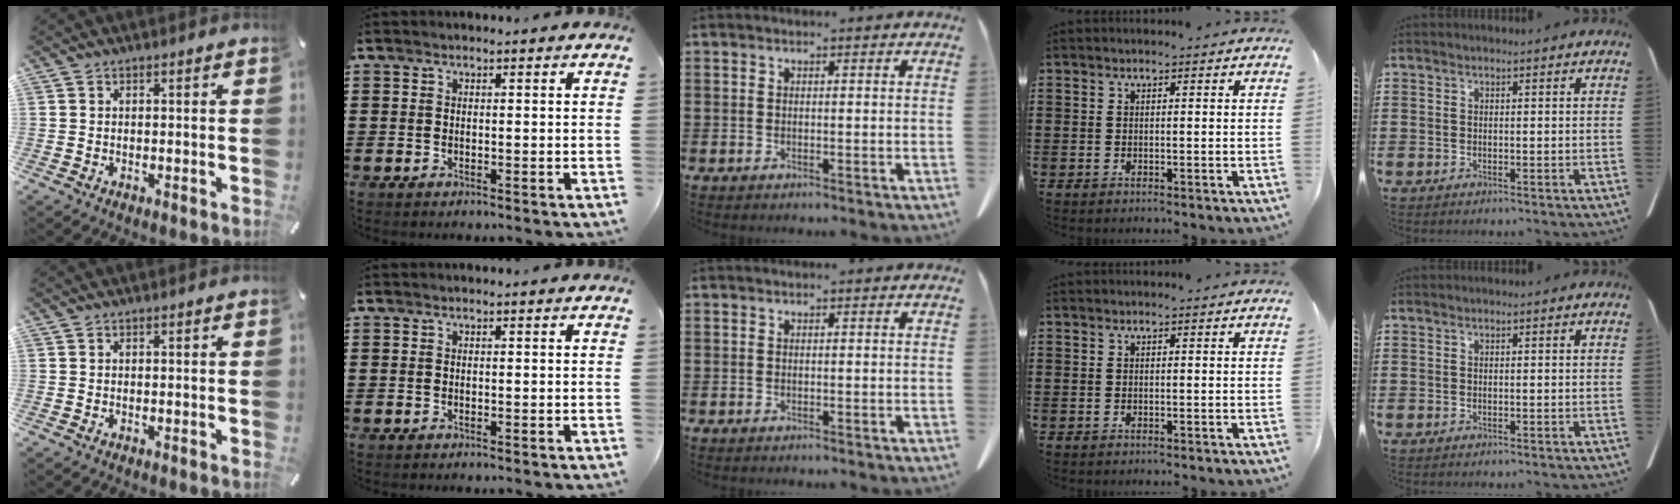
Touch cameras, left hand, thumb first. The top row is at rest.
{}